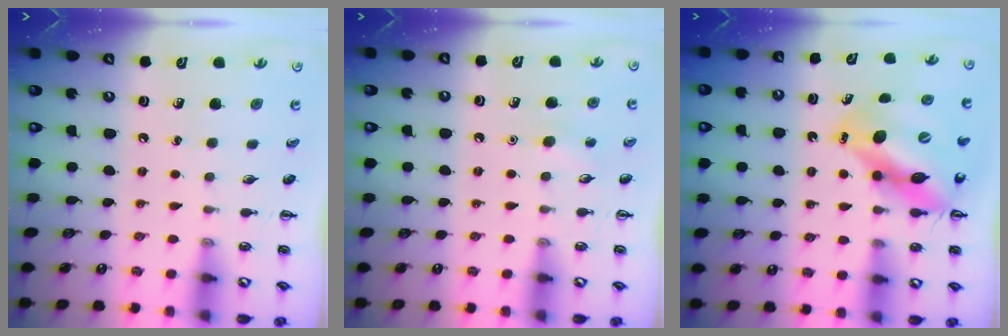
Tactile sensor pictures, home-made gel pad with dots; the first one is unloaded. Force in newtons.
{"total": 5.5, "press": 5.3, "slide": 1.4}
{"total": 10.4, "press": 10.1, "slide": 2.6}